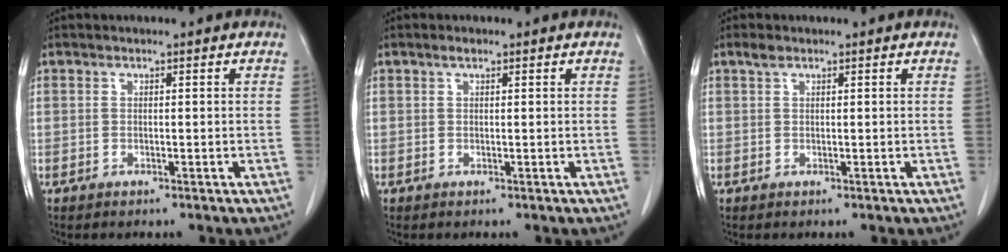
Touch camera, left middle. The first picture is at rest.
{"total": 0.8, "force": [0.6, 0.3, 0.5], "torque": [-0.013, 0.003, 0.010]}
{"total": 1.0, "force": [0.8, 0.4, 0.5], "torque": [-0.014, 0.008, 0.015]}